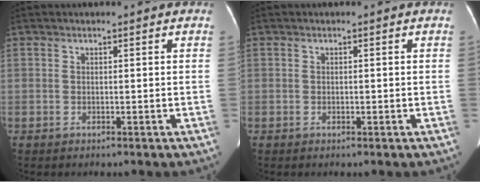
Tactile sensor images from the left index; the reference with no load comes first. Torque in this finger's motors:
{"motor_torque": [-0.26, -0.01, -0.02, -0.01]}